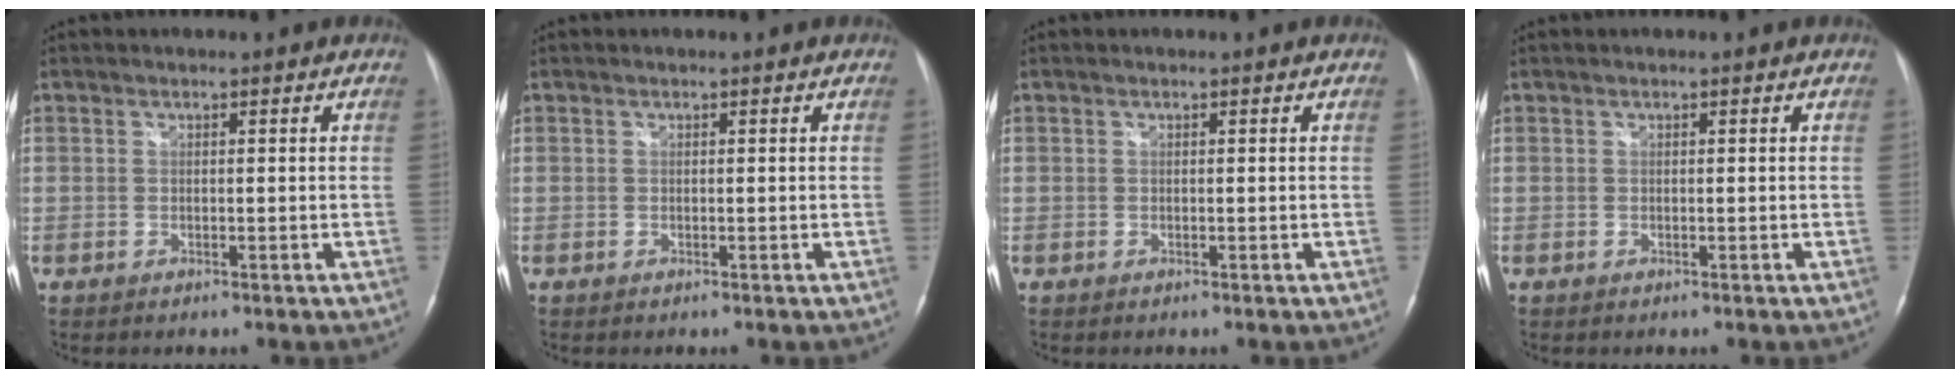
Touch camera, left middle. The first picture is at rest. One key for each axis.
{"total": 0.0}
{"total": 0.0}
{"total": 0.0}